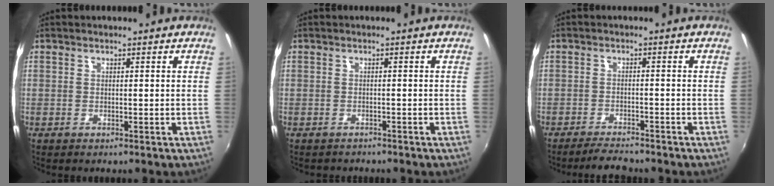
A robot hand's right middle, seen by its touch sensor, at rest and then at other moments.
{"total": 1.0, "force": [-0.9, 0.3, 0.1], "torque": [-0.006, -0.007, -0.014]}
{"total": 4.5, "force": [-4.2, 0.6, 1.5], "torque": [-0.047, -0.009, -0.071]}